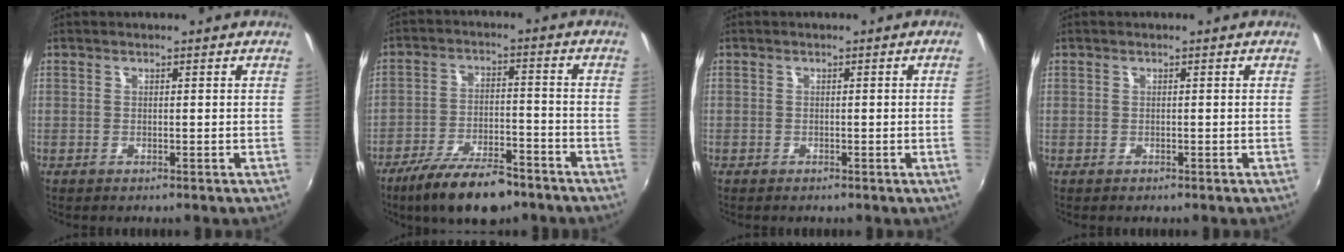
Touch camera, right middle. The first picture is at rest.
{"total": 13.5, "force": [-10.1, 4.3, 7.8], "torque": [-0.163, -0.019, -0.169]}
{"total": 1.3, "force": [-0.1, -0.8, 1.1], "torque": [-0.008, -0.013, -0.002]}
{"total": 0.5, "force": [-0.2, 0.5, -0.1], "torque": [0.001, -0.002, -0.004]}